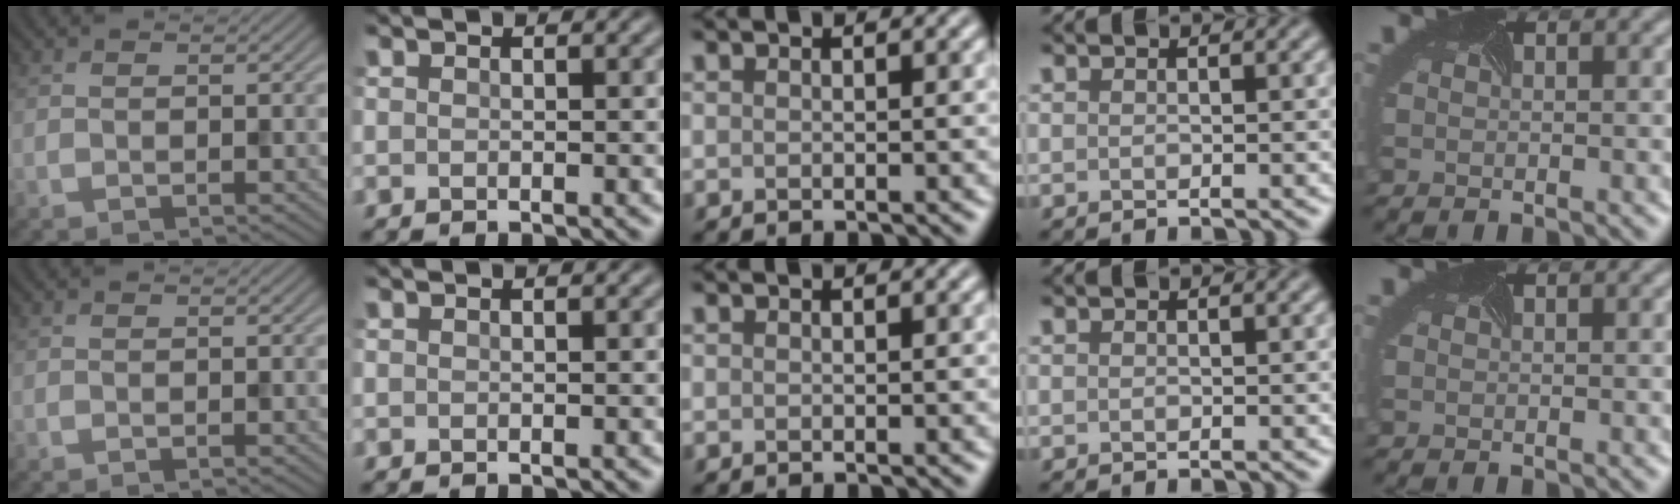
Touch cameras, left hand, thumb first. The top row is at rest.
{}